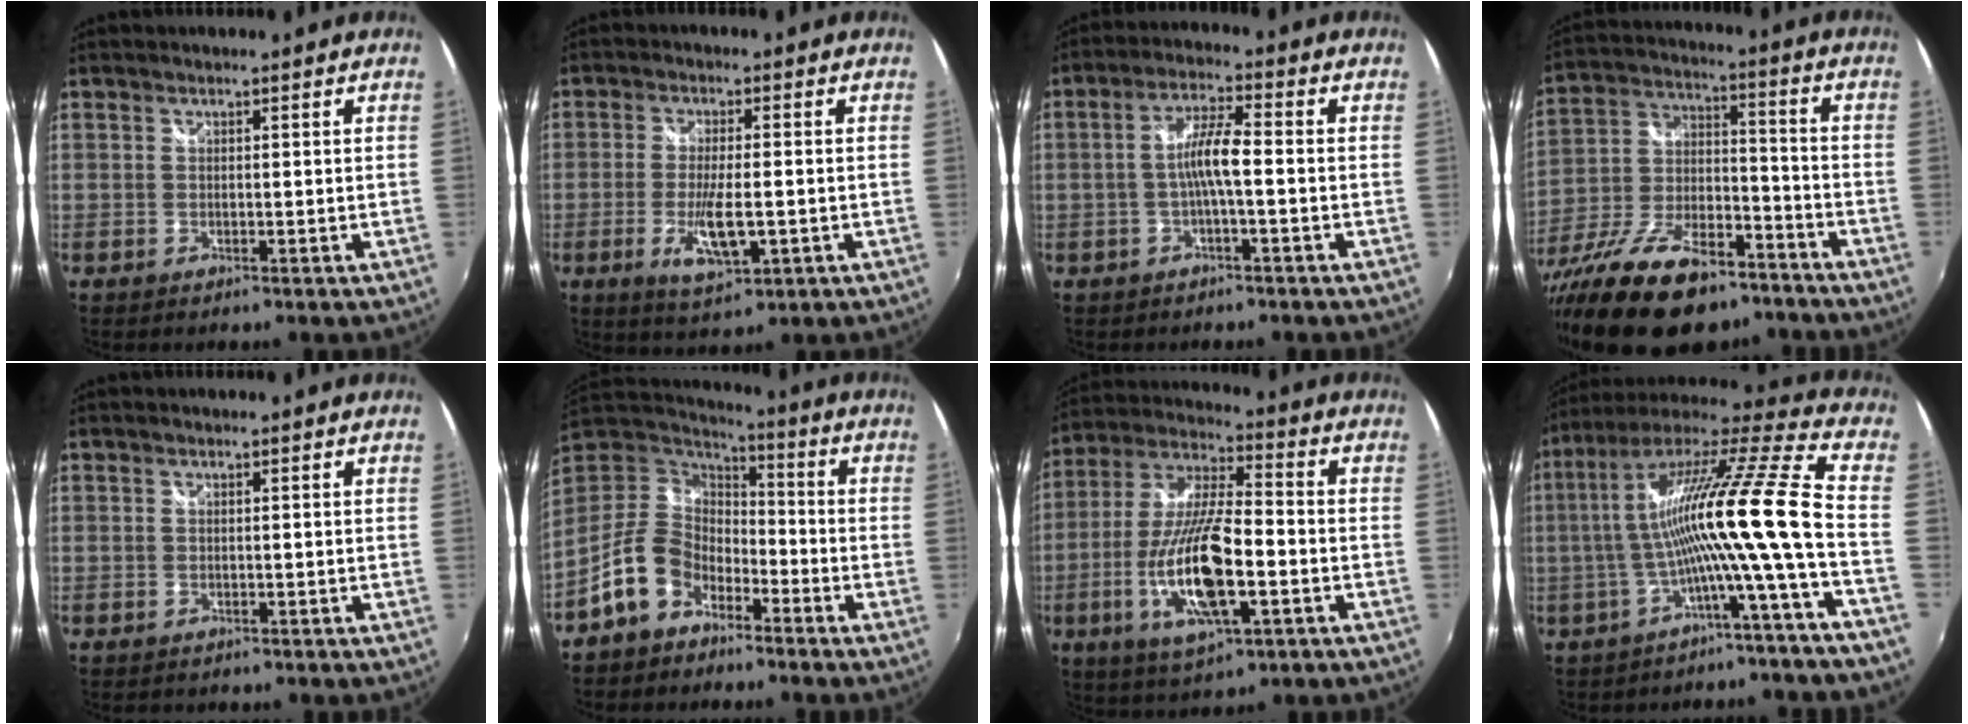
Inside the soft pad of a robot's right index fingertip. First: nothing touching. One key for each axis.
{"total": 7.9, "fx": -2.4, "fy": 2.1, "fz": 7.2, "tx": -0.140, "ty": -0.018, "tz": -0.038}
{"total": 5.7, "fx": -1.3, "fy": 0.4, "fz": 5.5, "tx": -0.111, "ty": 0.009, "tz": -0.022}
{"total": 25.1, "fx": -17.3, "fy": 10.3, "fz": 15.1, "tx": -0.295, "ty": -0.030, "tz": -0.275}
{"total": 0.6, "fx": -0.2, "fy": 0.5, "fz": 0.0, "tx": 0.000, "ty": 0.000, "tz": -0.001}
{"total": 12.4, "fx": -7.3, "fy": 8.4, "fz": 5.6, "tx": -0.129, "ty": 0.023, "tz": -0.132}
{"total": 17.9, "fx": -5.5, "fy": 5.4, "fz": 16.1, "tx": -0.332, "ty": -0.017, "tz": -0.100}
{"total": 16.5, "fx": -2.9, "fy": -1.4, "fz": 16.2, "tx": -0.266, "ty": -0.005, "tz": -0.058}